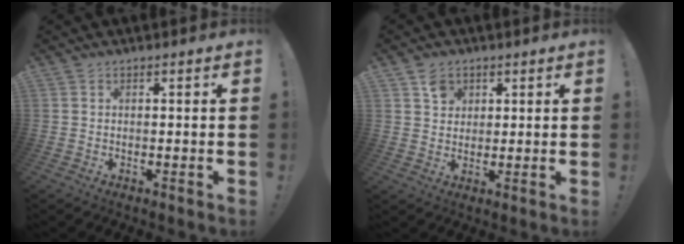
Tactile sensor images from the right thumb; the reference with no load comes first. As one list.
[{"total": 4.9, "force": [2.6, 4.0, 1.2], "torque": [-0.006, -0.010, 0.044]}]